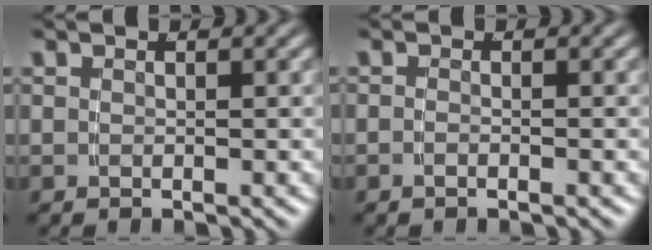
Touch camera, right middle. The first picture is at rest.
{"total": 0.6, "force": [-0.5, 0.0, 0.3], "torque": [-0.006, 0.000, -0.013]}